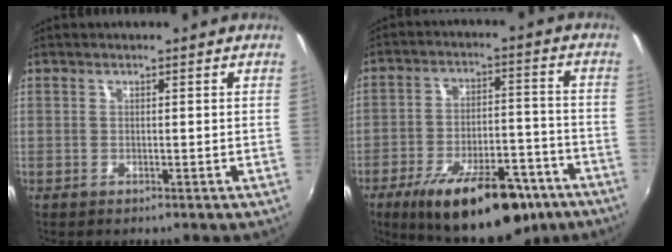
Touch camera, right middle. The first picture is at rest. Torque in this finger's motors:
{"motor_torque": [1.12, -1.02, 0.99, 0.21]}